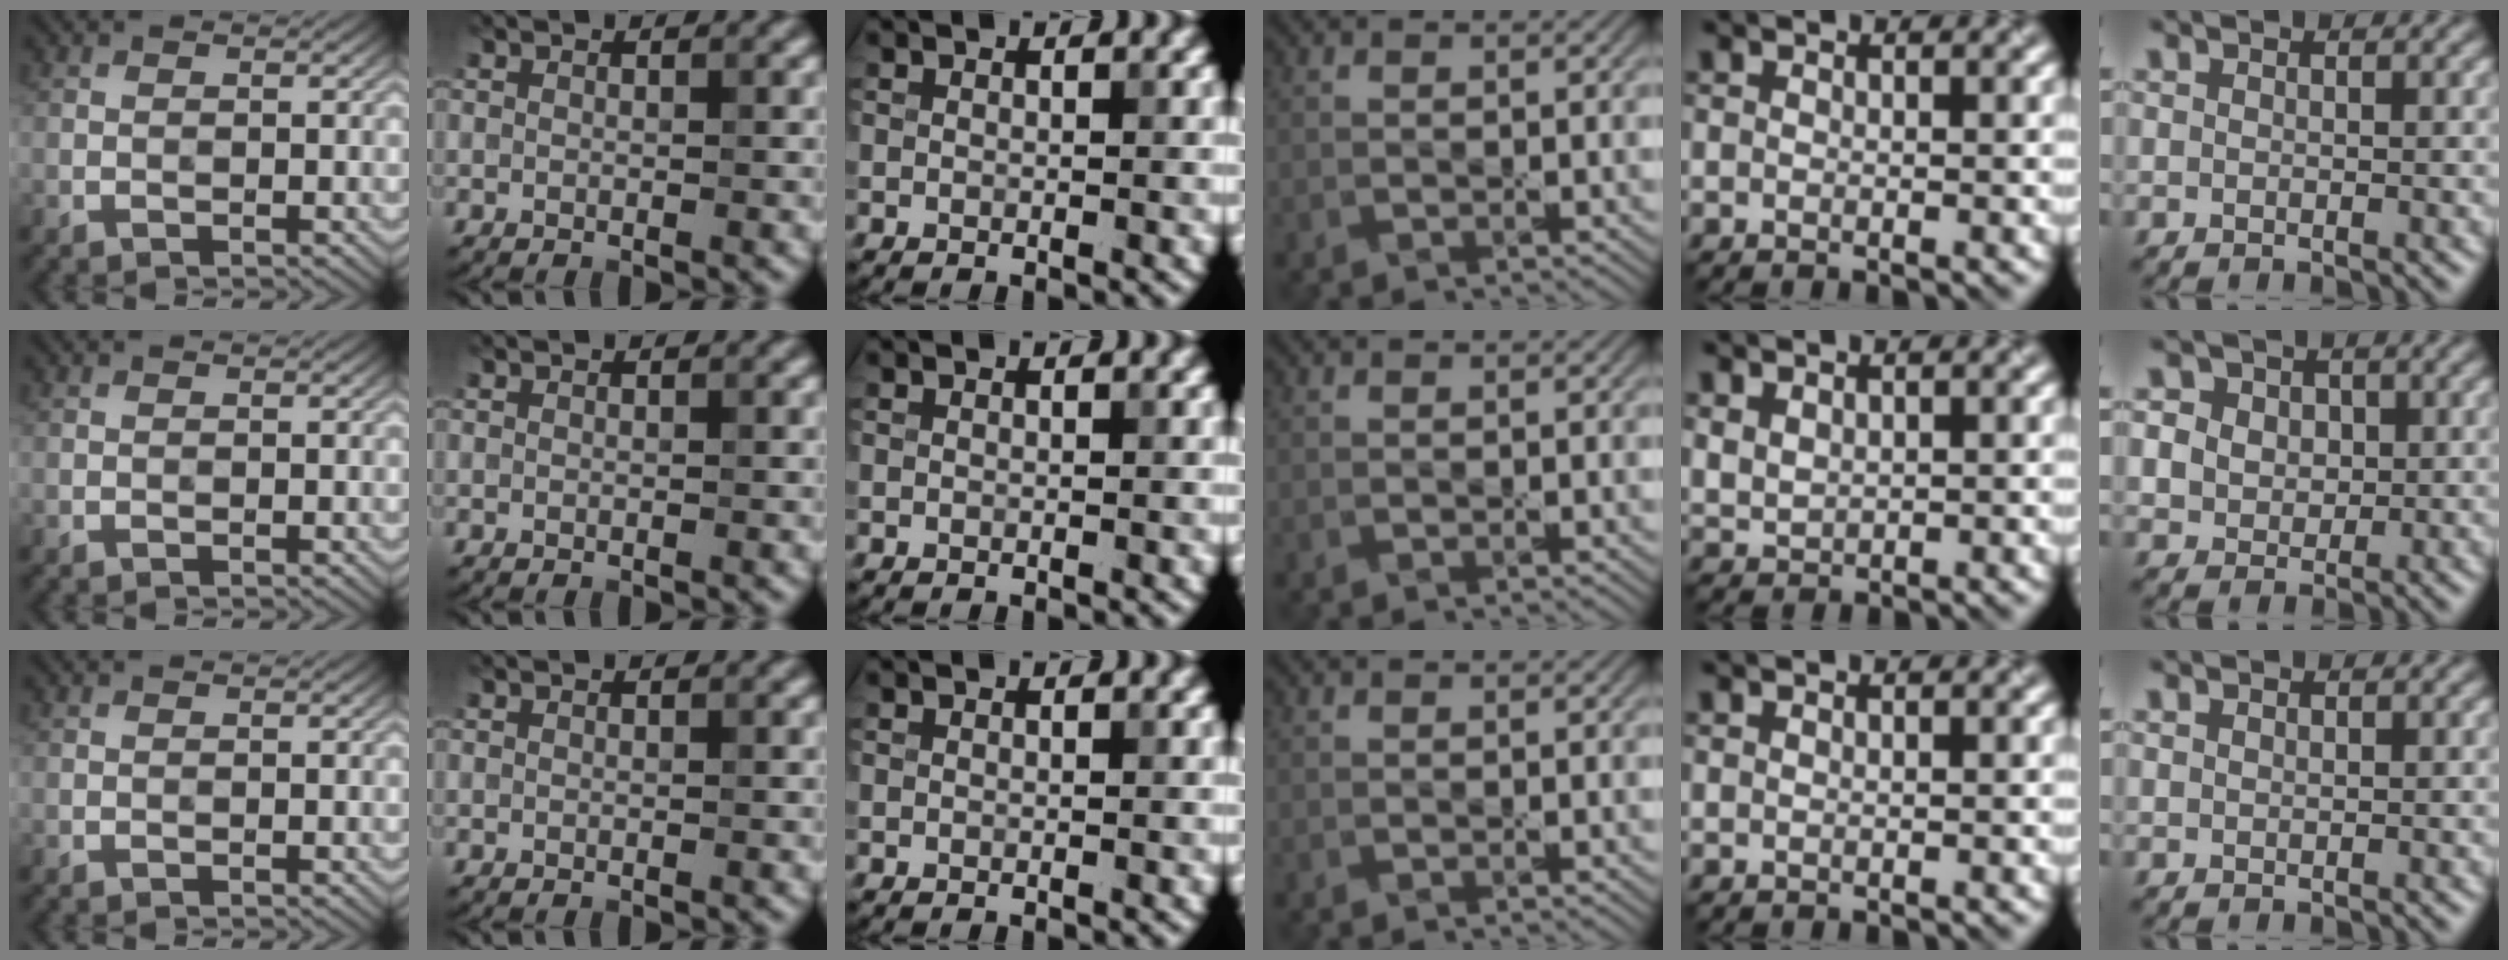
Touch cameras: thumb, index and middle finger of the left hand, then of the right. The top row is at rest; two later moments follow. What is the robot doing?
{"motion": "press", "object": "gel pad"}